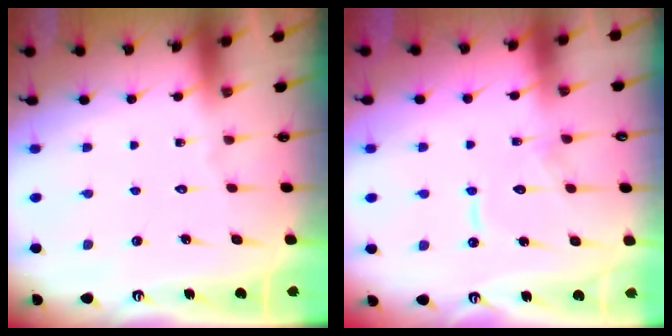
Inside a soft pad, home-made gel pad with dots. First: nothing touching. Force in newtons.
{"total": 8.8, "press": 8.8, "slide": 0.6}